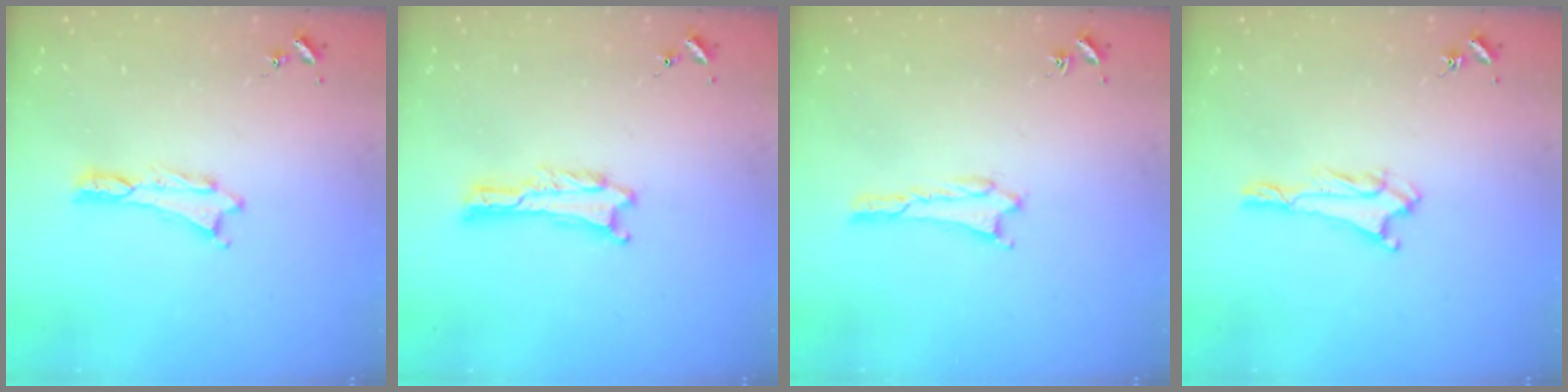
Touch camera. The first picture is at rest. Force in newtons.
{"total": 0.0}
{"total": 0.9, "press": 0.8, "slide": 0.1}
{"total": 1.7, "press": 1.7, "slide": 0.2}